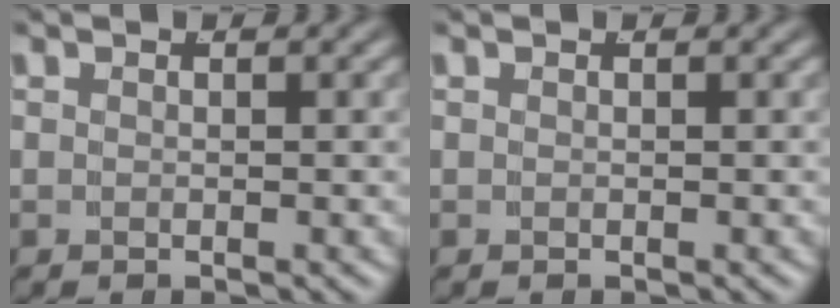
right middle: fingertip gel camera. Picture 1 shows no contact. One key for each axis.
{"total": 0.0}